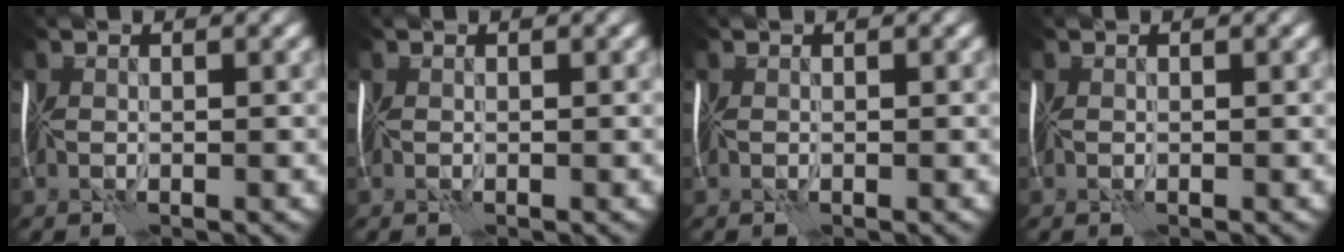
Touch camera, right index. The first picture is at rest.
{"total": 0.0}
{"total": 0.0}
{"total": 0.0}